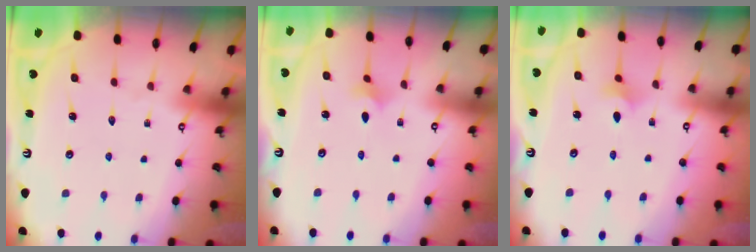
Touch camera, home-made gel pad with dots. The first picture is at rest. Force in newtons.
{"total": 1.8, "press": 1.7, "slide": 0.5}
{"total": 3.0, "press": 2.9, "slide": 0.7}